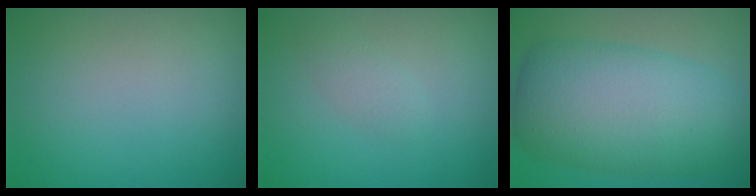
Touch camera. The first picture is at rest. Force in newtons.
{"total": 1.3, "press": 1.3, "slide": 0.0}
{"total": 11.0, "press": 11.0, "slide": 0.1}